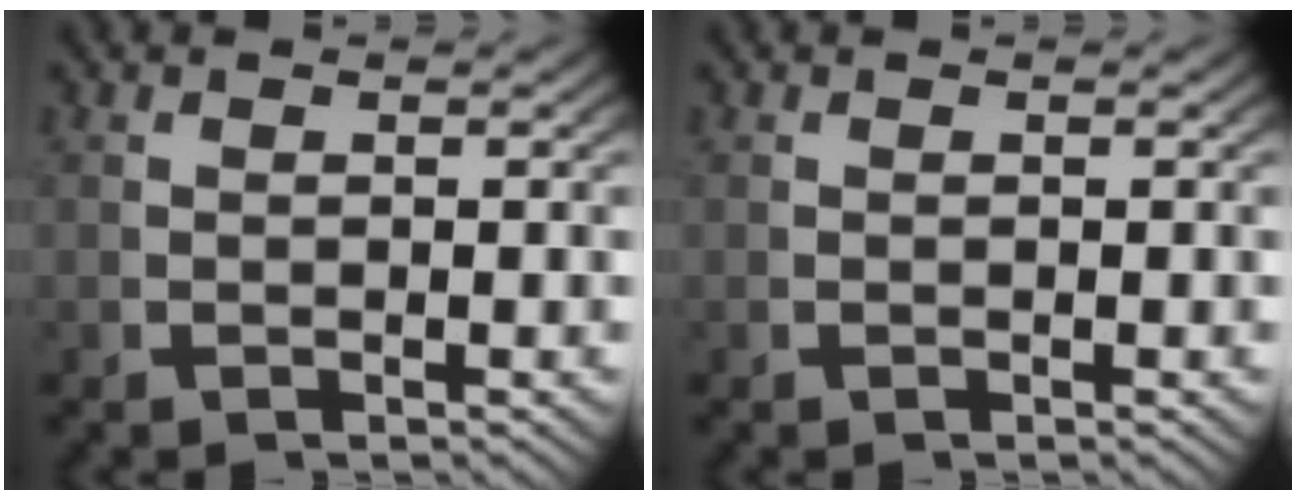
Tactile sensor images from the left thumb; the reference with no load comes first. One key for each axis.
{"total": 0.0}